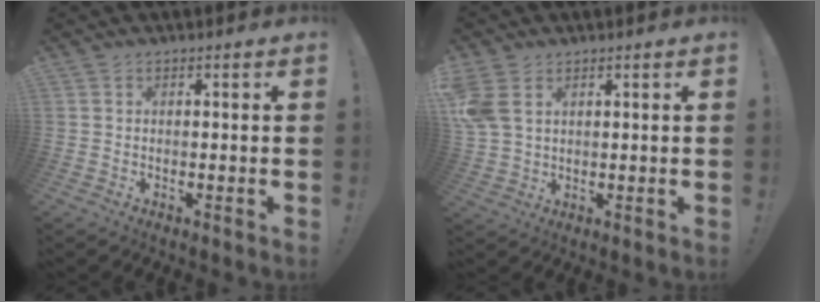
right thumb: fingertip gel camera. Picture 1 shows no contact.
{"total": 7.0, "force": [2.9, 4.7, 4.3], "torque": [-0.084, -0.006, 0.060]}